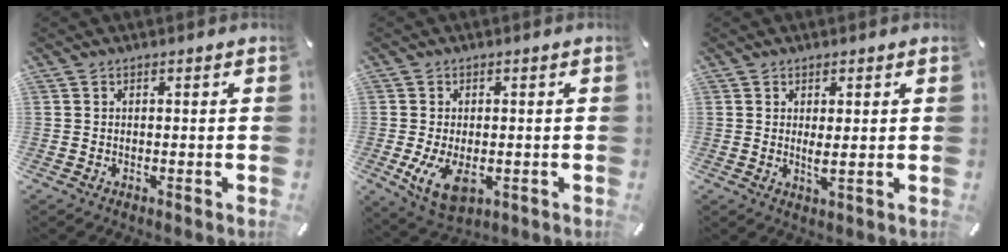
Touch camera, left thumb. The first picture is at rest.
{"total": 7.2, "force": [-1.3, 4.2, 5.7], "torque": [-0.118, -0.011, -0.025]}
{"total": 2.6, "force": [0.7, 0.4, 2.5], "torque": [-0.049, -0.005, 0.012]}